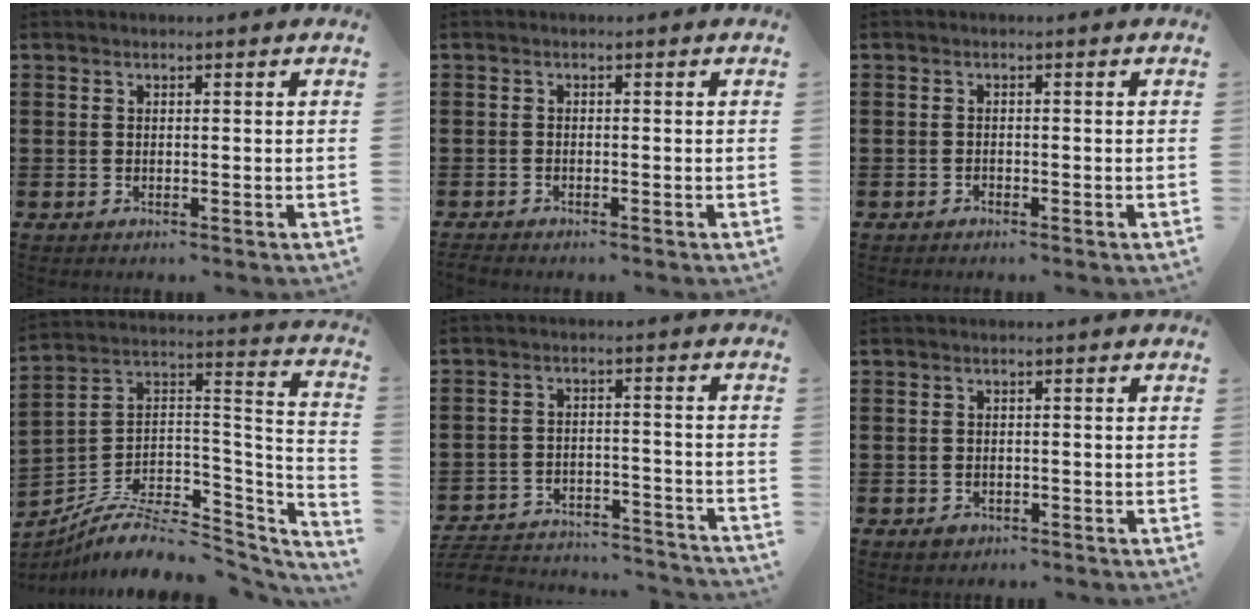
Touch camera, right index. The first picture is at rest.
{"total": 0.6, "force": [-0.6, 0.1, 0.1], "torque": [-0.003, -0.003, -0.011]}
{"total": 0.5, "force": [-0.4, 0.3, 0.1], "torque": [-0.003, 0.000, -0.009]}
{"total": 8.0, "force": [-5.7, 3.0, 4.8], "torque": [-0.083, 0.006, -0.107]}
{"total": 5.9, "force": [-5.6, 0.9, 1.3], "torque": [-0.032, 0.004, -0.114]}
{"total": 1.1, "force": [-0.6, 0.9, 0.4], "torque": [-0.009, 0.001, -0.014]}